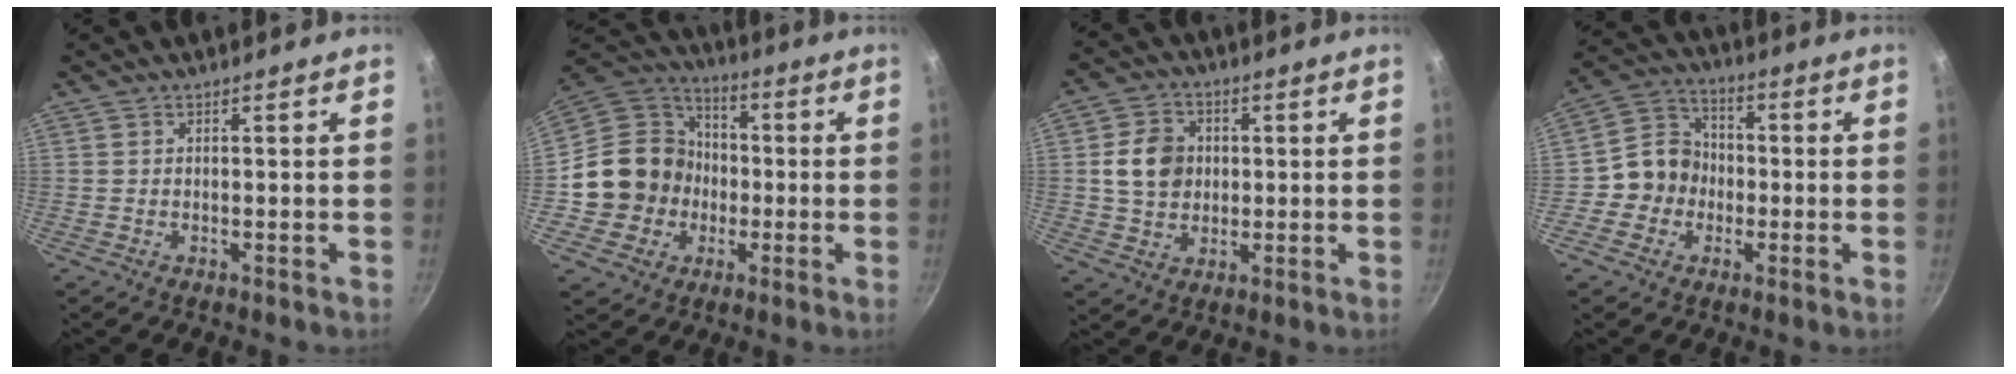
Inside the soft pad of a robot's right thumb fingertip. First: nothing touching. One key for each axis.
{"total": 15.4, "fx": -2.2, "fy": 14.3, "fz": 5.1, "tx": -0.052, "ty": 0.040, "tz": -0.043}
{"total": 8.9, "fx": 1.0, "fy": 7.4, "fz": 4.8, "tx": -0.061, "ty": 0.009, "tz": 0.013}
{"total": 9.0, "fx": -2.0, "fy": 8.2, "fz": 3.1, "tx": -0.010, "ty": 0.030, "tz": -0.055}